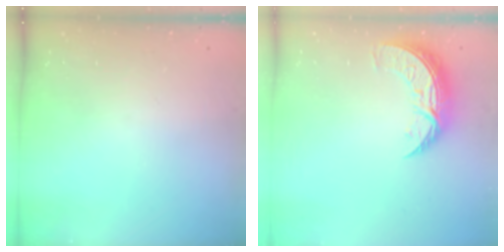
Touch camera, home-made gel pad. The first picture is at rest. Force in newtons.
{"total": 9.1, "press": 9.0, "slide": 0.8}